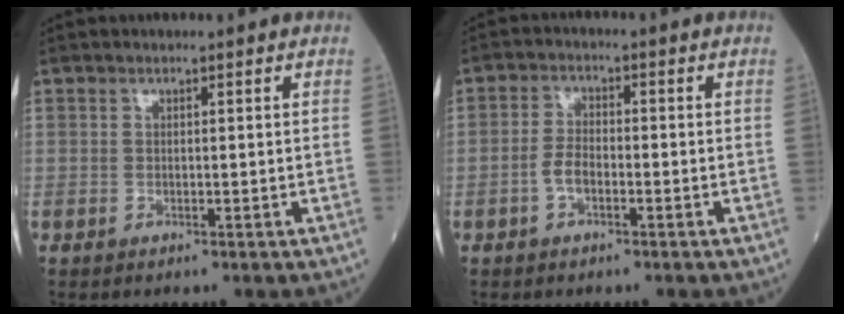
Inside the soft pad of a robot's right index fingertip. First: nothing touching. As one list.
[{"total": 3.3, "force": [-1.2, 1.6, 2.6], "torque": [-0.054, 0.007, -0.022]}]